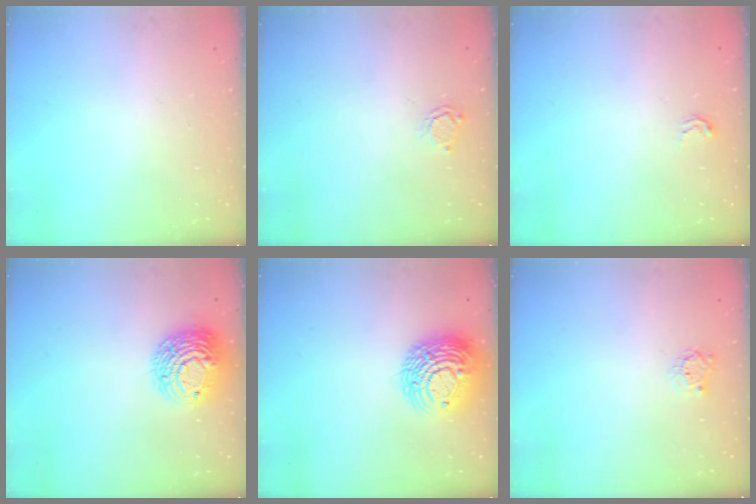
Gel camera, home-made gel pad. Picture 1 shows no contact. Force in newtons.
{"total": 2.2, "press": 2.1, "slide": 0.3}
{"total": 2.7, "press": 2.7, "slide": 0.4}
{"total": 11.4, "press": 11.3, "slide": 1.0}
{"total": 13.0, "press": 12.9, "slide": 2.0}
{"total": 3.9, "press": 3.8, "slide": 0.5}